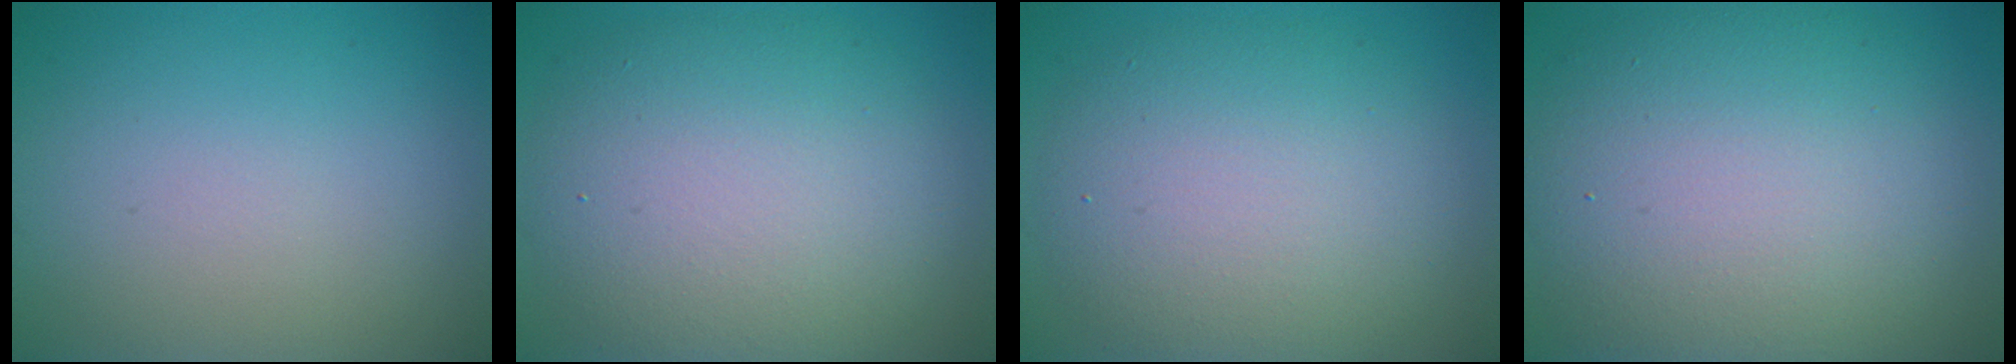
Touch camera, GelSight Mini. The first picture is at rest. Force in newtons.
{"total": 9.2, "press": 9.2, "slide": 0.5}
{"total": 7.9, "press": 7.9, "slide": 0.2}
{"total": 12.6, "press": 12.5, "slide": 0.9}